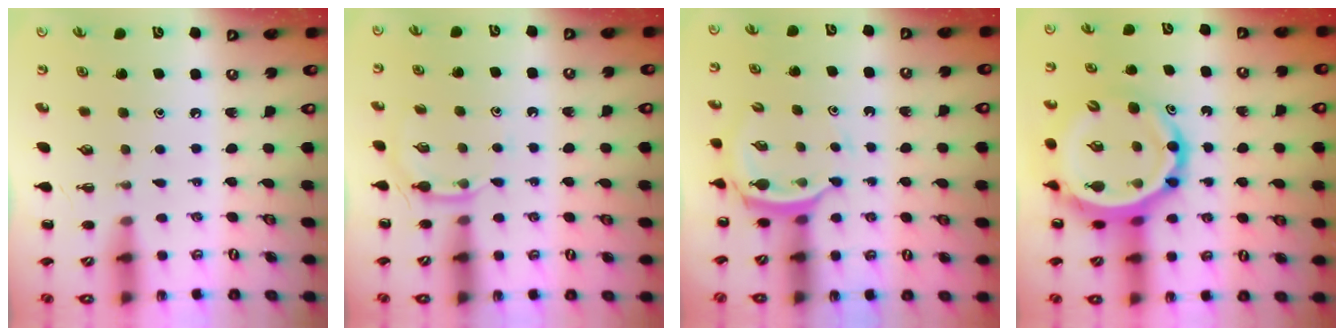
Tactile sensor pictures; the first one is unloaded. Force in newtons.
{"total": 5.0, "press": 4.8, "slide": 1.4}
{"total": 3.9, "press": 3.9, "slide": 0.6}
{"total": 14.2, "press": 13.6, "slide": 4.2}